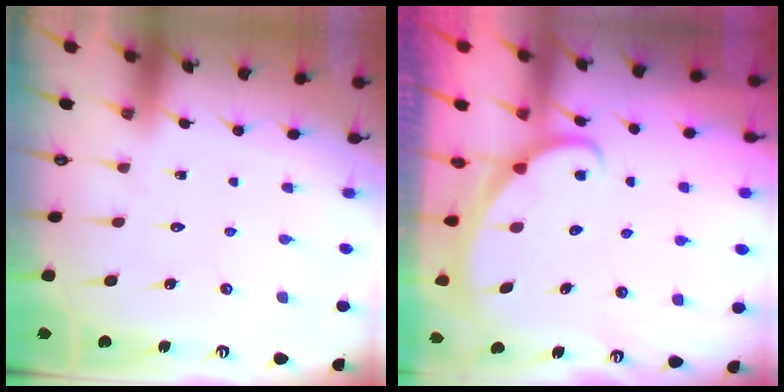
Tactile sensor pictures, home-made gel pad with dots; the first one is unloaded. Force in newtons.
{"total": 2.1, "press": 2.1, "slide": 0.1}